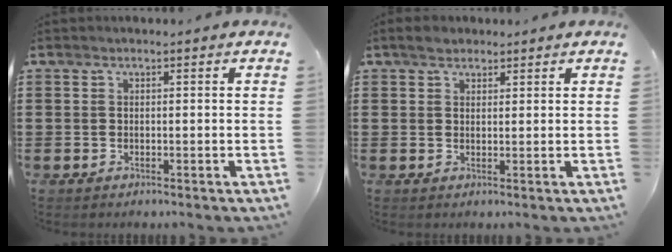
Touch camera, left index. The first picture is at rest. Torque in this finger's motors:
{"motor_torque": [0.71, -0.28, 0.22, 0.05]}